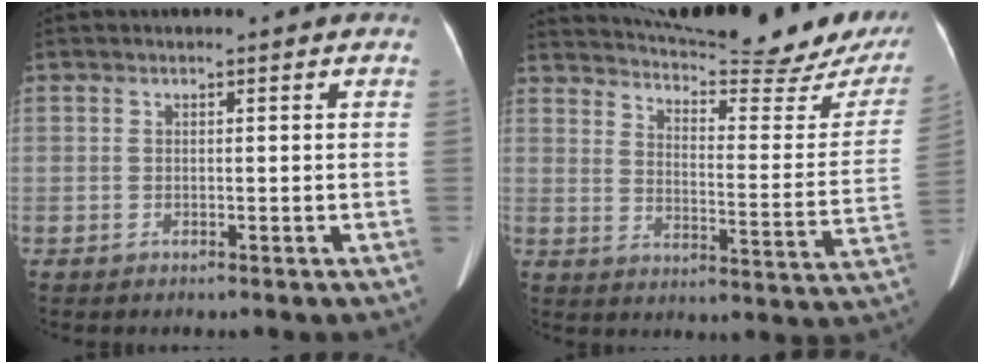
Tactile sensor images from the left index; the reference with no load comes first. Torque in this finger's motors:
{"motor_torque": [0.23, -0.78, 0.37, 0.08]}